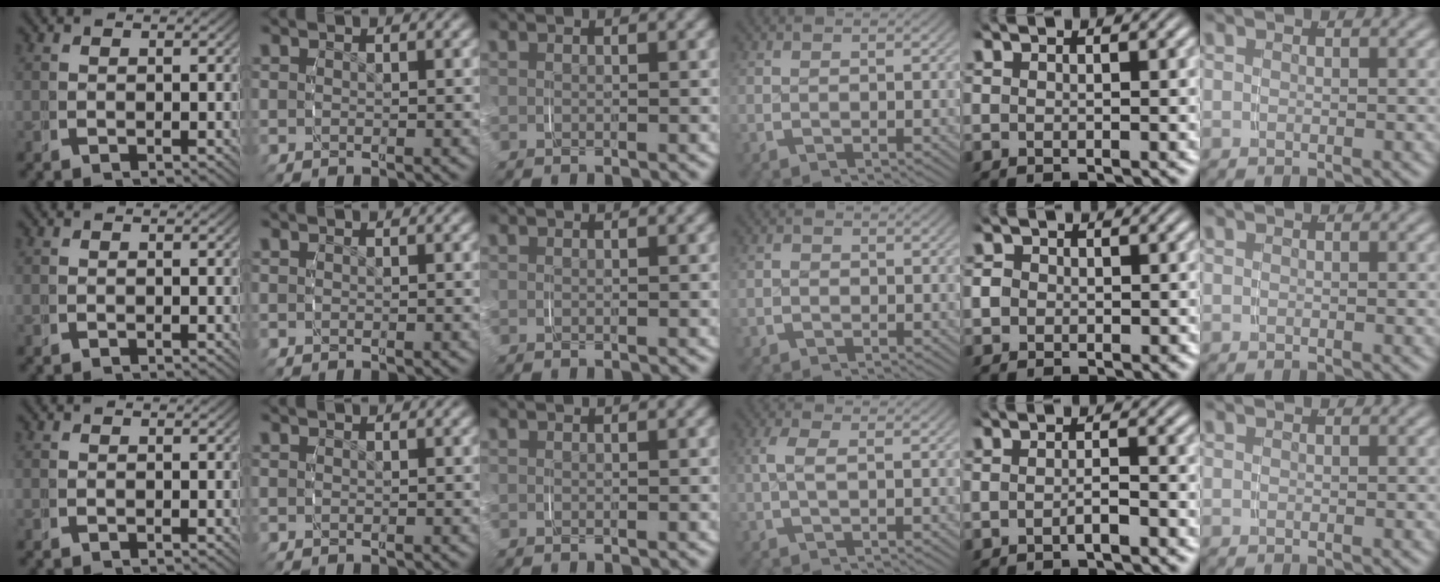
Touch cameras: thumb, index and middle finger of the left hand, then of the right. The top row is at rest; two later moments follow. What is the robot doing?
{"motion": "grasp_and_lifting", "object": "toothpaste"}